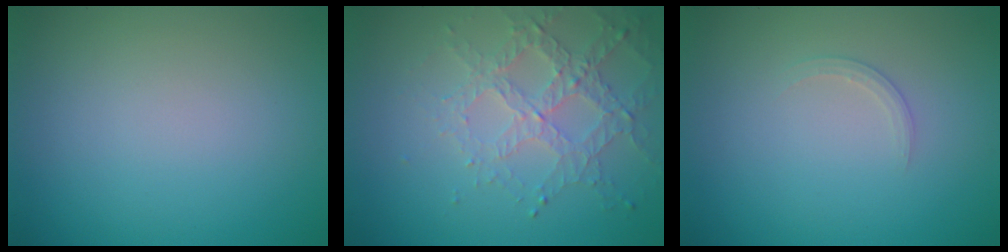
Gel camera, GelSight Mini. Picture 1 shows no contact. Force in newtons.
{"total": 3.1, "press": 2.9, "slide": 1.1}
{"total": 1.0, "press": 1.0, "slide": 0.0}